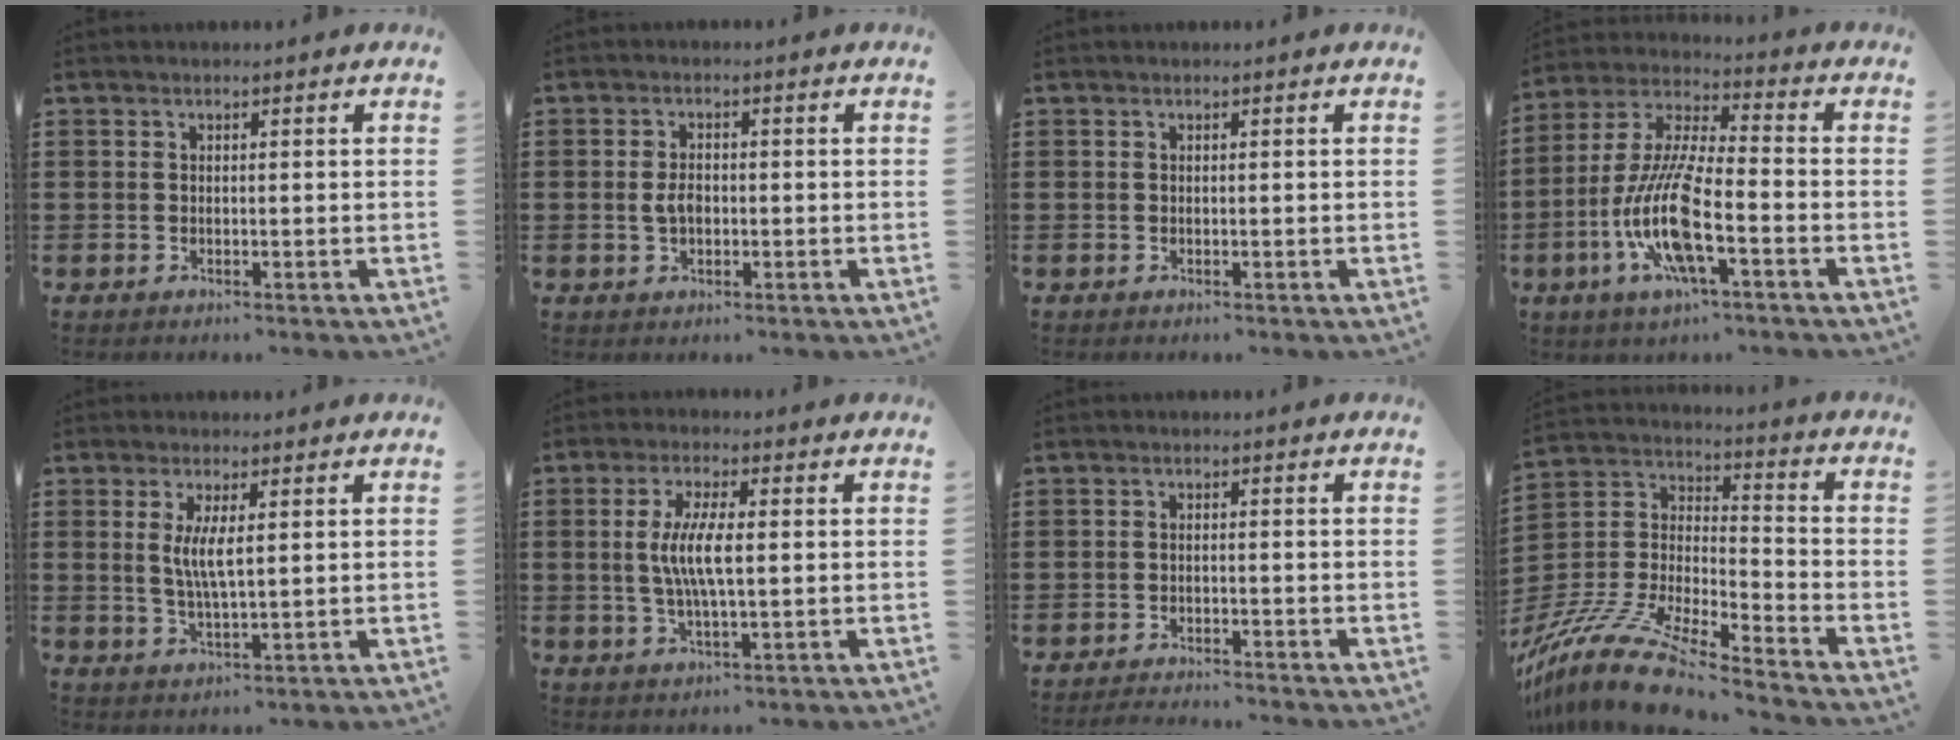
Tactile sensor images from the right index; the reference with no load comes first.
{"total": 2.8, "force": [-0.2, 1.5, 2.4], "torque": [-0.056, -0.001, -0.006]}
{"total": 0.0}
{"total": 12.7, "force": [-4.9, 2.7, 11.4], "torque": [-0.262, -0.015, -0.100]}
{"total": 4.7, "force": [1.2, 0.9, 4.5], "torque": [-0.087, 0.001, 0.021]}
{"total": 6.5, "force": [0.6, 1.4, 6.3], "torque": [-0.129, -0.002, 0.005]}
{"total": 1.6, "force": [-1.5, -0.4, 0.1], "torque": [-0.002, 0.001, -0.031]}
{"total": 13.3, "force": [-11.7, 1.1, 6.2], "torque": [-0.142, 0.016, -0.236]}